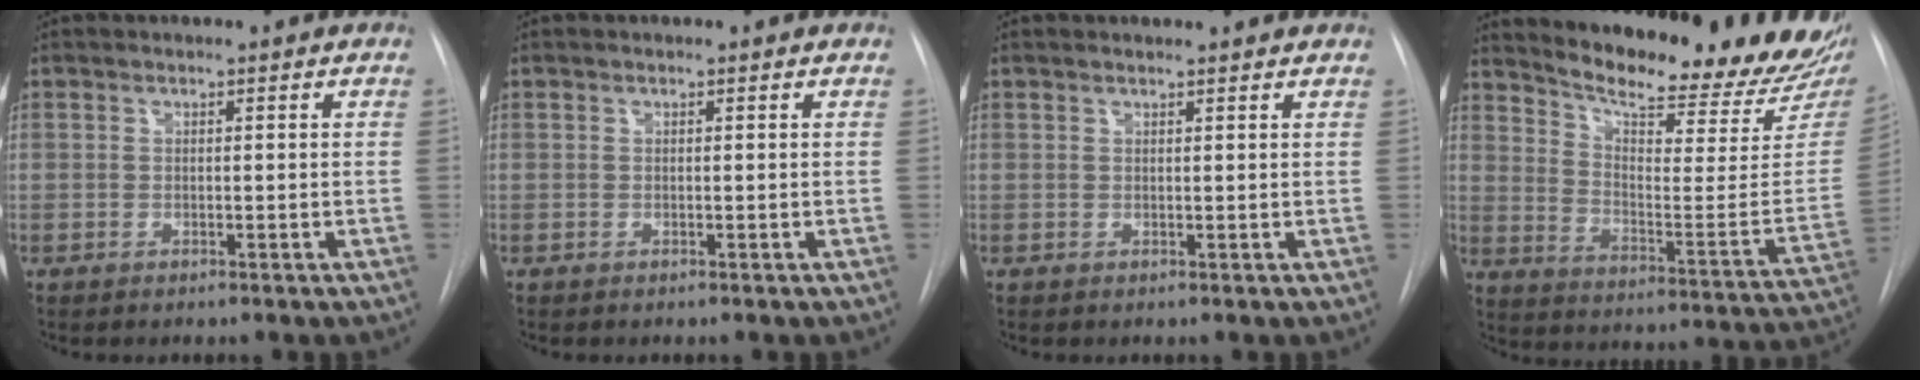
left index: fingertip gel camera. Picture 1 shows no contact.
{"total": 0.0}
{"total": 3.0, "force": [2.9, 0.3, 0.7], "torque": [-0.015, 0.015, 0.031]}
{"total": 24.7, "force": [22.3, 4.3, 9.7], "torque": [-0.150, -0.091, 0.286]}